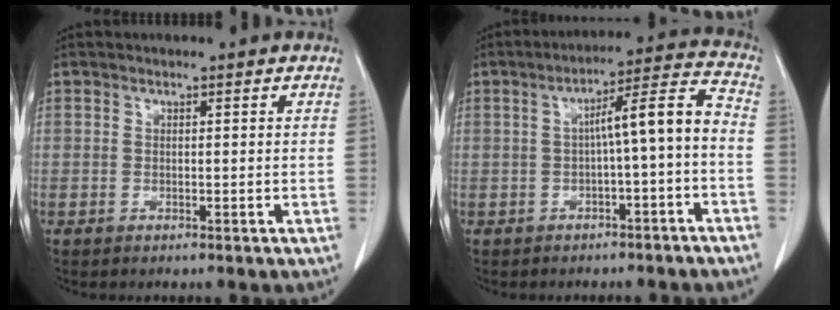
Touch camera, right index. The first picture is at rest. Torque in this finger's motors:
{"motor_torque": [1.02, -0.39, 0.47, 0.11]}